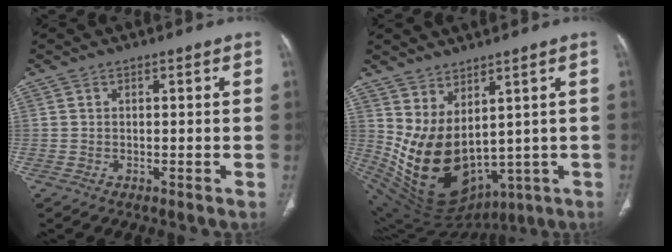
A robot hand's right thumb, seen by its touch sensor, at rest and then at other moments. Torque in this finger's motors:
{"motor_torque": [-1.00, 1.79, 1.46, 0.86, 0.26]}